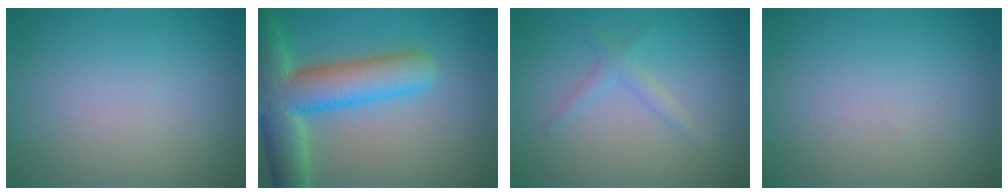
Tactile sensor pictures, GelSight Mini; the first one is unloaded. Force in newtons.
{"total": 9.6, "press": 9.6, "slide": 0.8}
{"total": 1.4, "press": 1.4, "slide": 0.0}
{"total": 0.0}